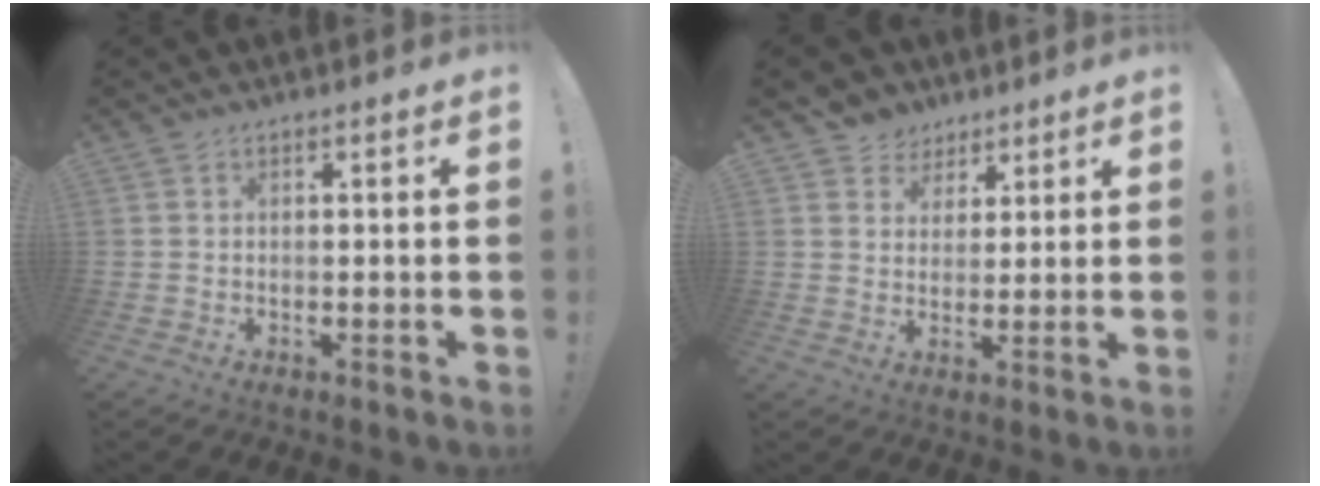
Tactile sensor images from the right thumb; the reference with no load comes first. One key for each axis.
{"total": 5.7, "fx": 3.0, "fy": 4.9, "fz": 0.0, "tx": 0.003, "ty": -0.025, "tz": 0.061}